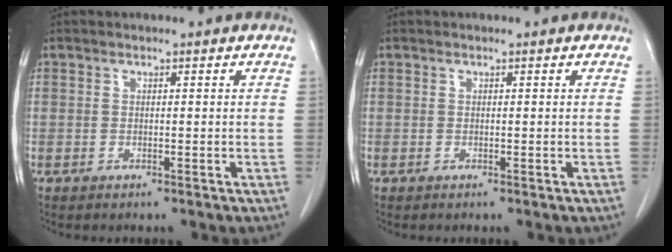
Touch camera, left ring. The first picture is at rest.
{"total": 0.0}